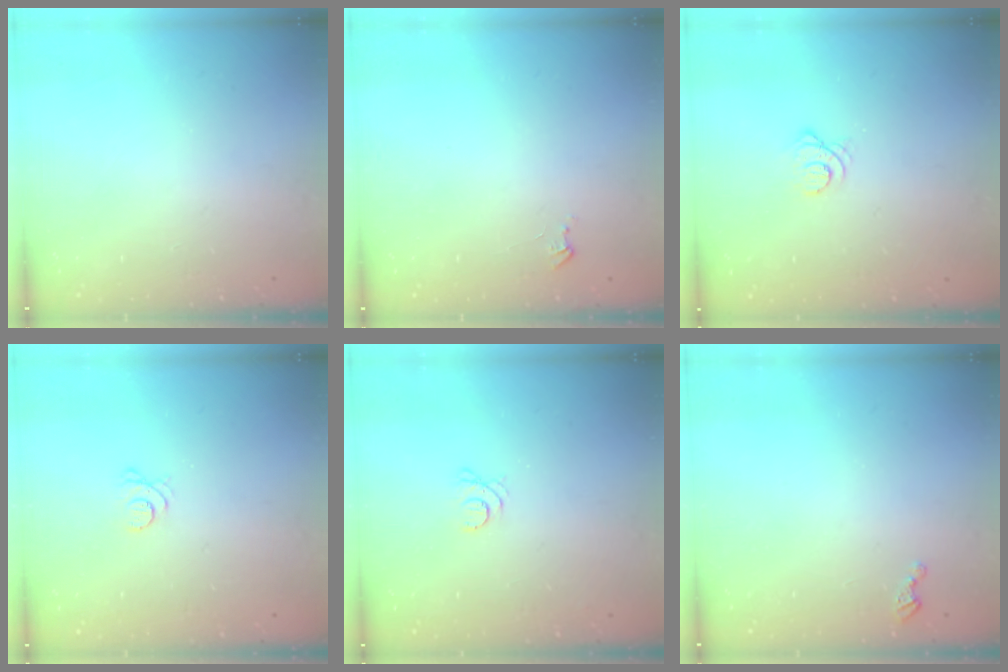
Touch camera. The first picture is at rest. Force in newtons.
{"total": 2.6, "press": 2.6, "slide": 0.3}
{"total": 3.2, "press": 3.2, "slide": 0.7}
{"total": 3.3, "press": 3.3, "slide": 0.5}
{"total": 4.0, "press": 3.9, "slide": 1.0}
{"total": 2.8, "press": 2.8, "slide": 0.4}